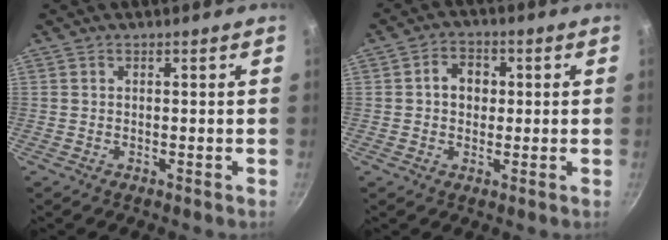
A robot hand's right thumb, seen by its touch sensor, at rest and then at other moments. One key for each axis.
{"total": 5.4, "fx": 0.5, "fy": 4.4, "fz": 3.0, "tx": -0.021, "ty": 0.008, "tz": 0.002}